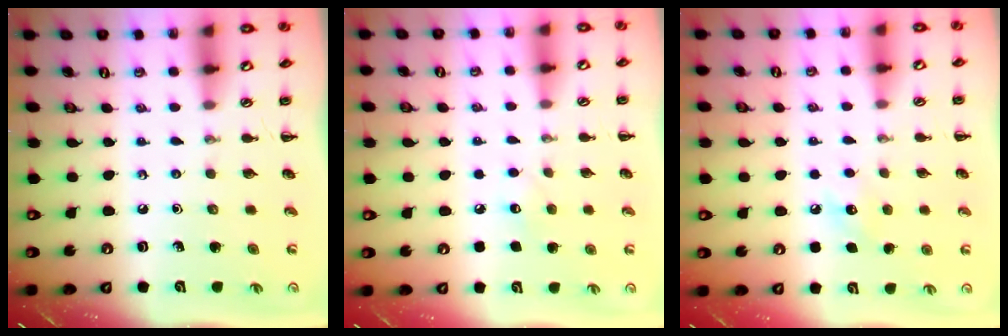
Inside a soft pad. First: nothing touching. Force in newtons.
{"total": 5.3, "press": 5.2, "slide": 0.9}
{"total": 6.8, "press": 6.5, "slide": 1.7}